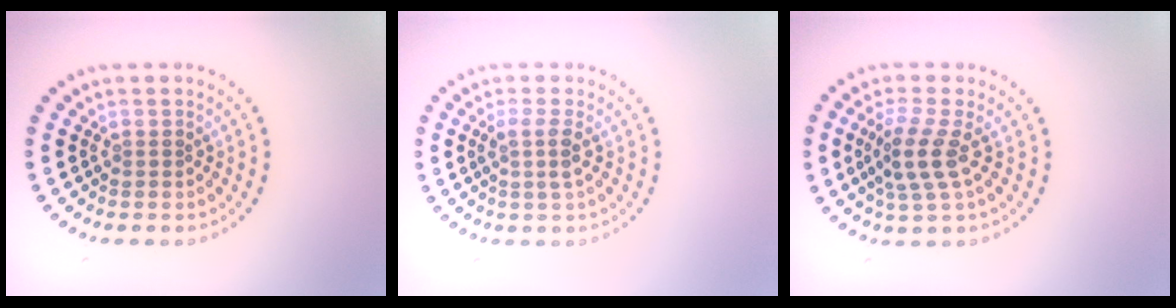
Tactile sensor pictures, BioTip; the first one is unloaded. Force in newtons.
{"total": 1.9, "press": 1.5, "slide": 1.0}
{"total": 3.4, "press": 2.8, "slide": 1.9}